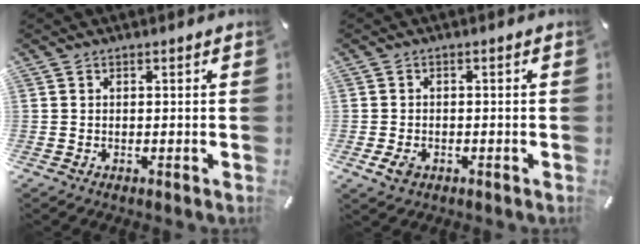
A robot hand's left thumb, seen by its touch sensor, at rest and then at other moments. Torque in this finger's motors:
{"motor_torque": [0.33, 1.13, 0.05, -0.03, 0.13]}